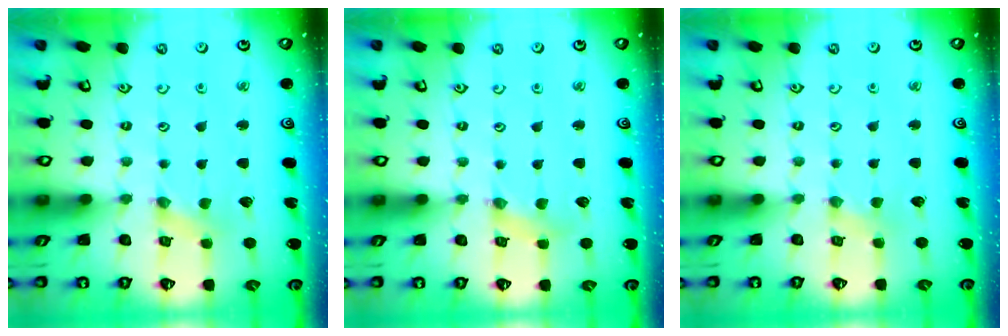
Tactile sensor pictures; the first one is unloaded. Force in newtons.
{"total": 2.4, "press": 2.4, "slide": 0.3}
{"total": 1.2, "press": 1.2, "slide": 0.3}